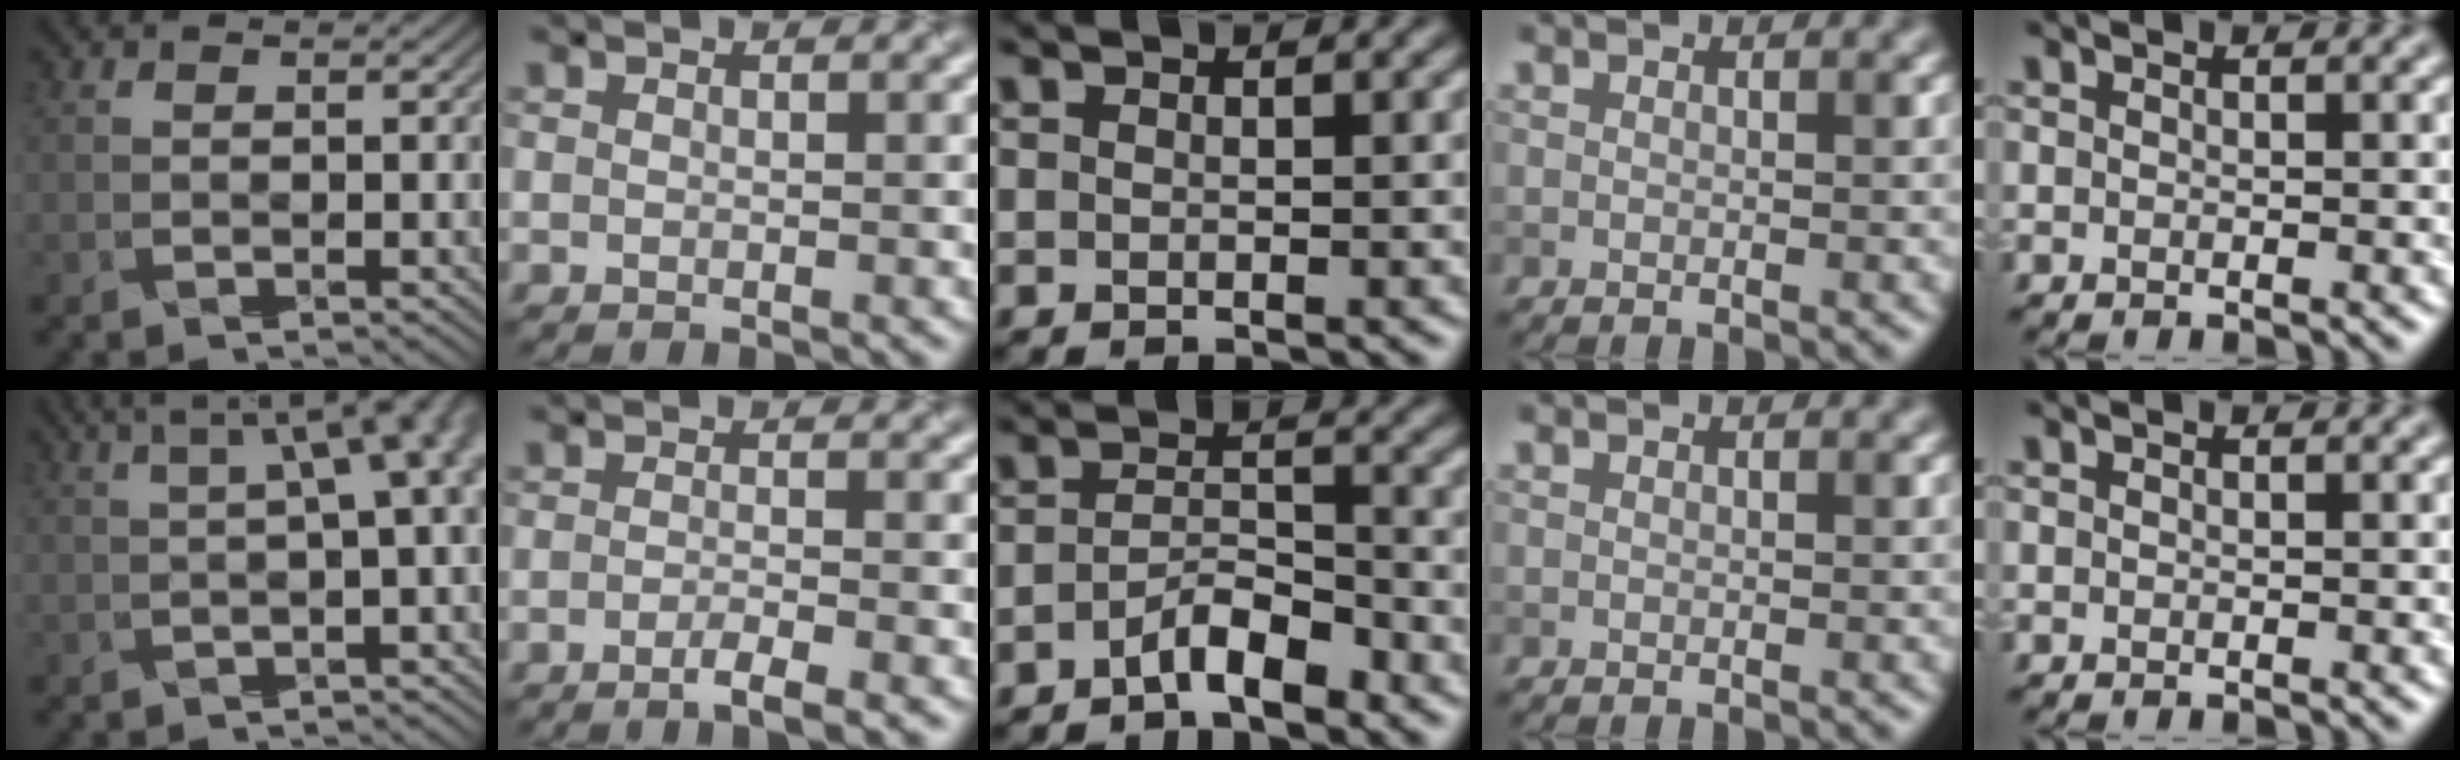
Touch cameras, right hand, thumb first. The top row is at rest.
{"thumb": {"total": 10.7, "force": [2.6, 3.4, 9.8], "torque": [-0.133, 0.032, 0.037]}, "index": {"total": 2.4, "force": [-1.3, 0.7, 1.8], "torque": [-0.025, 0.001, -0.029]}, "middle": {"total": 3.1, "force": [-2.1, 0.9, 2.0], "torque": [-0.038, 0.009, -0.042]}}